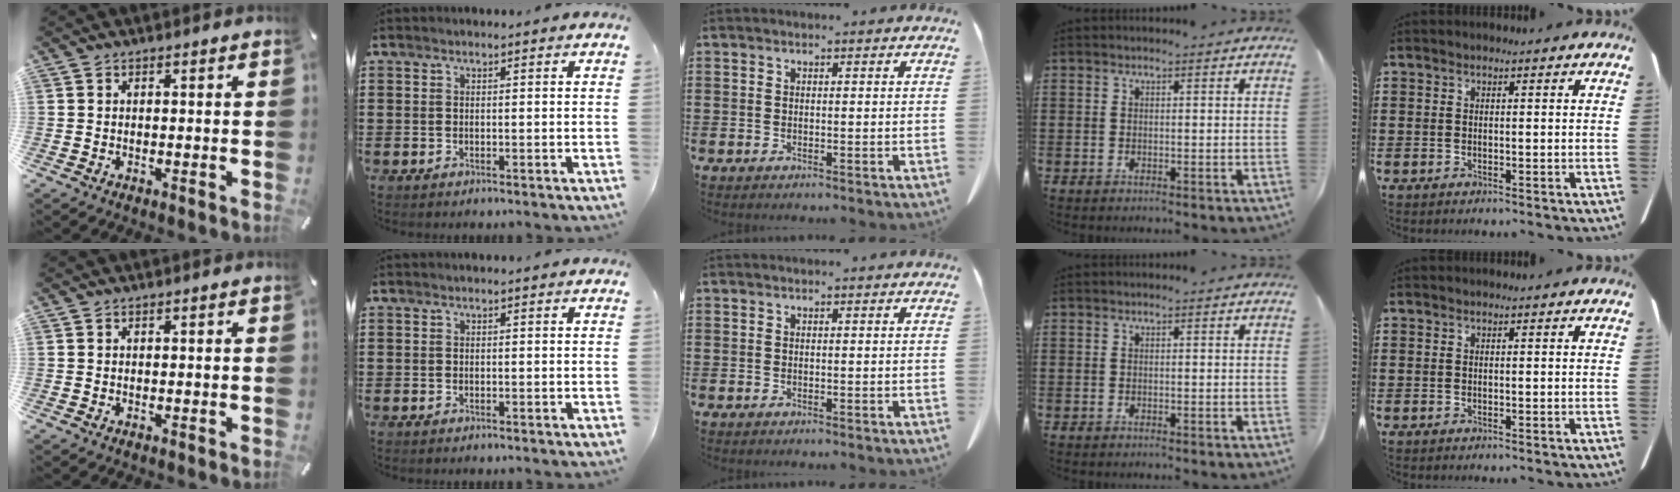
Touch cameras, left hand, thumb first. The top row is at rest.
{}